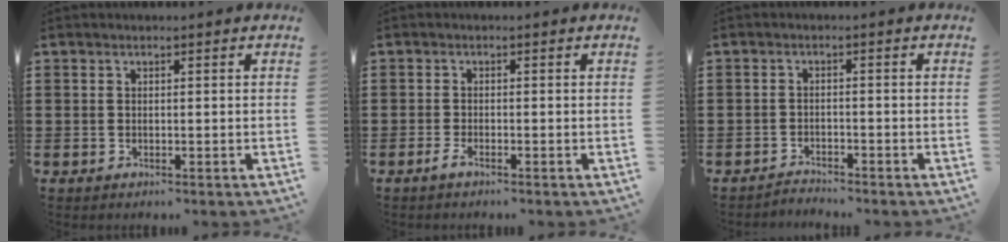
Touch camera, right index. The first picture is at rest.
{"total": 1.3, "force": [-1.0, 0.1, 0.9], "torque": [-0.023, -0.006, -0.021]}
{"total": 1.9, "force": [-1.9, 0.1, -0.1], "torque": [-0.003, 0.002, -0.041]}